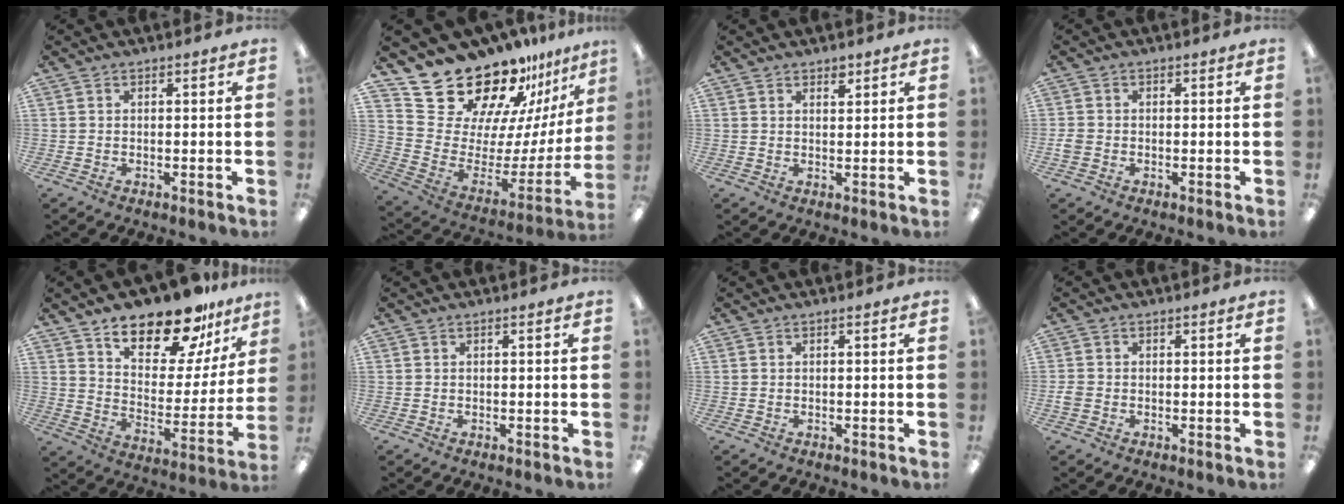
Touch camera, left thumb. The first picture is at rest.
{"total": 24.2, "force": [21.0, 9.9, 7.1], "torque": [-0.107, -0.170, 0.386]}
{"total": 2.3, "force": [1.9, 1.1, 0.7], "torque": [0.000, -0.009, 0.031]}
{"total": 2.4, "force": [-0.7, 2.1, 1.1], "torque": [-0.015, 0.007, -0.012]}
{"total": 17.5, "force": [14.1, 6.4, 8.2], "torque": [-0.139, -0.096, 0.243]}
{"total": 0.0}
{"total": 0.0}
{"total": 2.2, "force": [-0.6, 1.9, 1.0], "torque": [-0.014, 0.005, -0.012]}